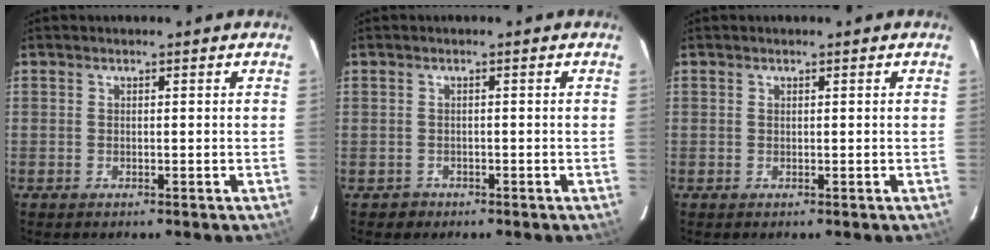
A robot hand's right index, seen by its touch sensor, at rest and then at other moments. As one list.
[{"total": 2.0, "force": [-0.8, 1.8, 0.0], "torque": [-0.002, 0.006, -0.010]}, {"total": 0.0}]